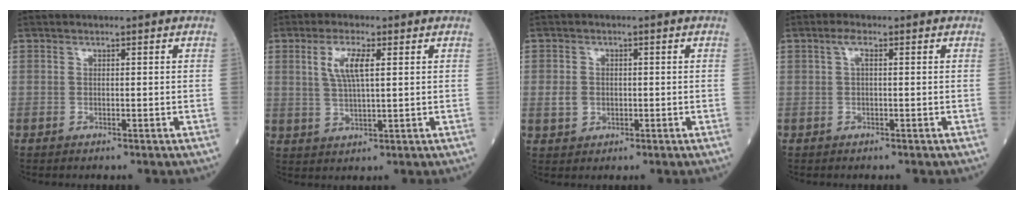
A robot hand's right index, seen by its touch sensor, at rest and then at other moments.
{"total": 5.3, "force": [1.9, 0.9, 4.9], "torque": [-0.104, 0.004, 0.042]}
{"total": 2.9, "force": [-0.1, 2.5, 1.4], "torque": [-0.024, 0.004, 0.009]}
{"total": 1.5, "force": [0.5, 0.3, 1.4], "torque": [-0.030, 0.007, 0.010]}